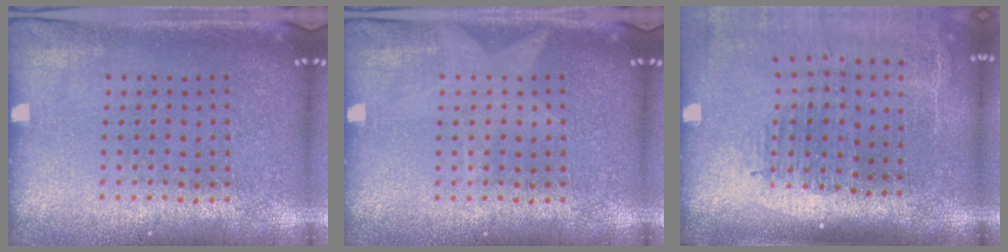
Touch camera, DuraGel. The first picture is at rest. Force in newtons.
{"total": 1.0, "press": 1.0, "slide": 0.1}
{"total": 2.4, "press": 1.9, "slide": 1.4}